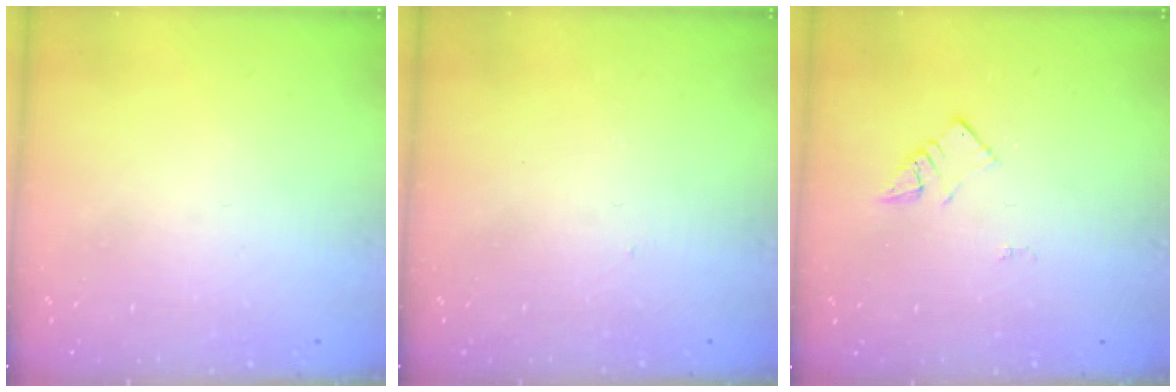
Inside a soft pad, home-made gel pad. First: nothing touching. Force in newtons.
{"total": 3.1, "press": 3.1, "slide": 0.5}
{"total": 3.0, "press": 3.0, "slide": 0.4}